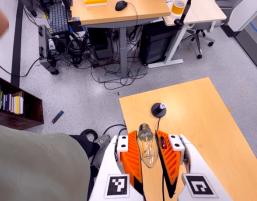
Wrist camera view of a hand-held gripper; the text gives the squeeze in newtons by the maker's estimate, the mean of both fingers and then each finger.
{"total": 19.4, "left": 20.8, "right": 17.9}